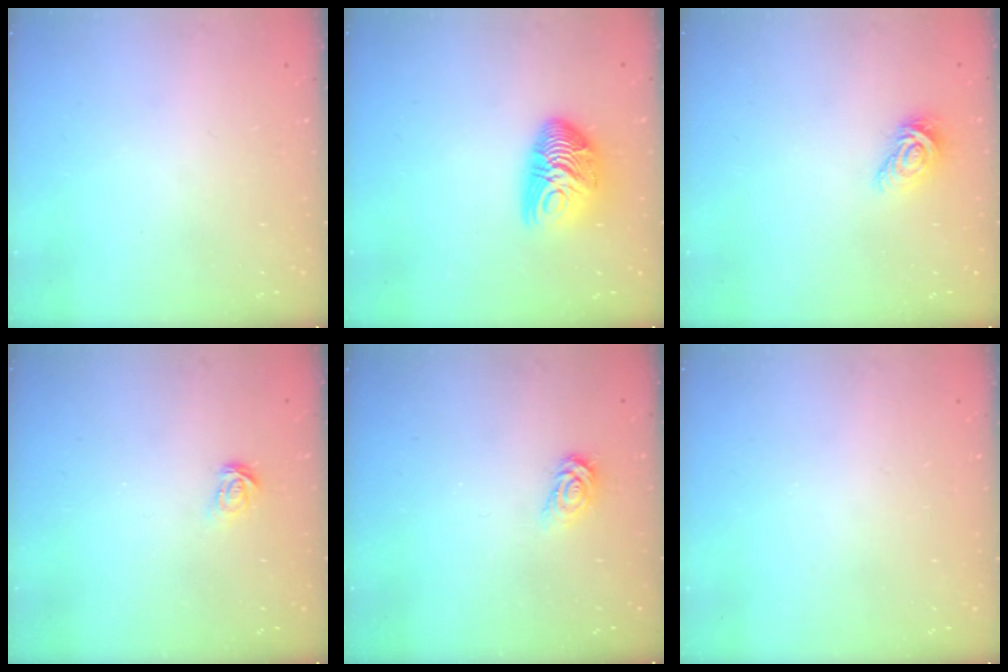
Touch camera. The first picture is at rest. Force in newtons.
{"total": 11.7, "press": 11.7, "slide": 0.5}
{"total": 8.7, "press": 8.7, "slide": 0.5}
{"total": 3.7, "press": 3.7, "slide": 0.3}
{"total": 3.1, "press": 3.1, "slide": 0.0}
{"total": 0.0}